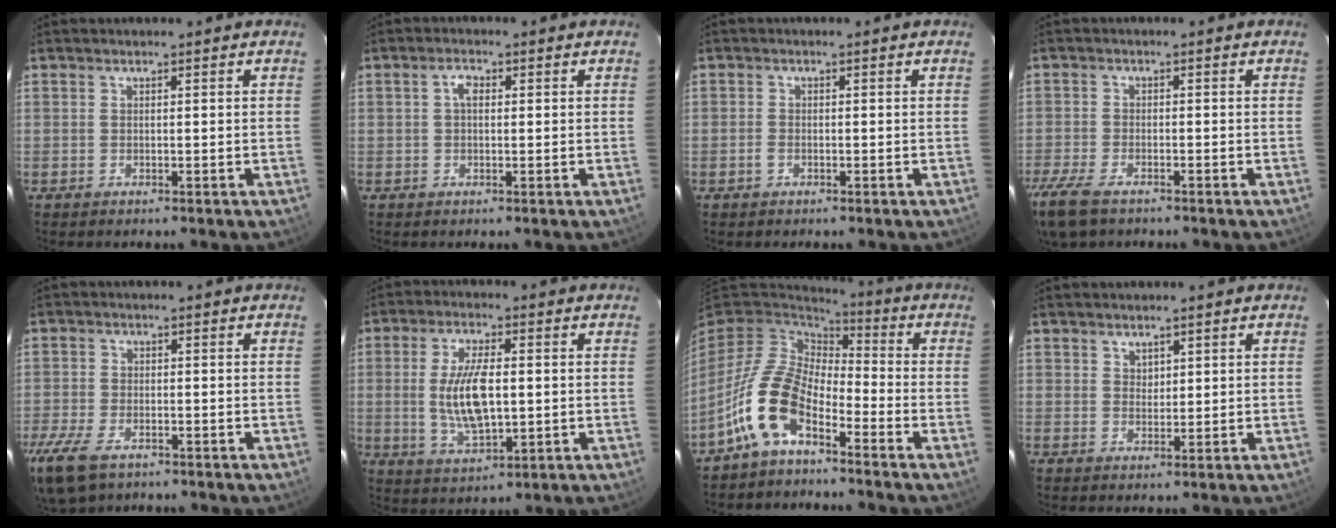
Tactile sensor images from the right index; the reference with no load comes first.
{"total": 2.1, "force": [0.3, 1.3, 1.7], "torque": [-0.032, 0.009, 0.005]}
{"total": 1.3, "force": [-0.8, 0.8, 0.6], "torque": [-0.011, 0.000, -0.017]}
{"total": 9.4, "force": [-6.9, 3.6, 5.4], "torque": [-0.146, -0.034, -0.136]}
{"total": 11.3, "force": [-7.3, 5.6, 6.6], "torque": [-0.178, -0.036, -0.138]}
{"total": 11.1, "force": [-0.1, 4.7, 10.0], "torque": [-0.197, -0.004, 0.005]}
{"total": 12.5, "force": [-6.9, 6.1, 8.5], "torque": [-0.173, 0.010, -0.145]}
{"total": 1.7, "force": [1.2, 1.2, 0.3], "torque": [0.001, 0.003, 0.021]}